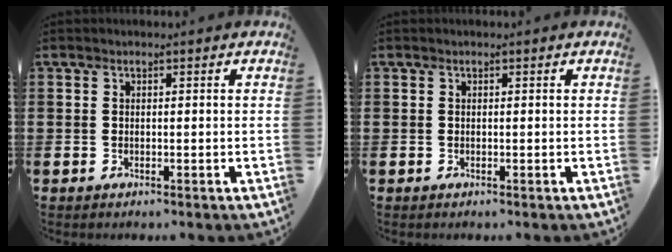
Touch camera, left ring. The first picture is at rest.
{"total": 0.0}